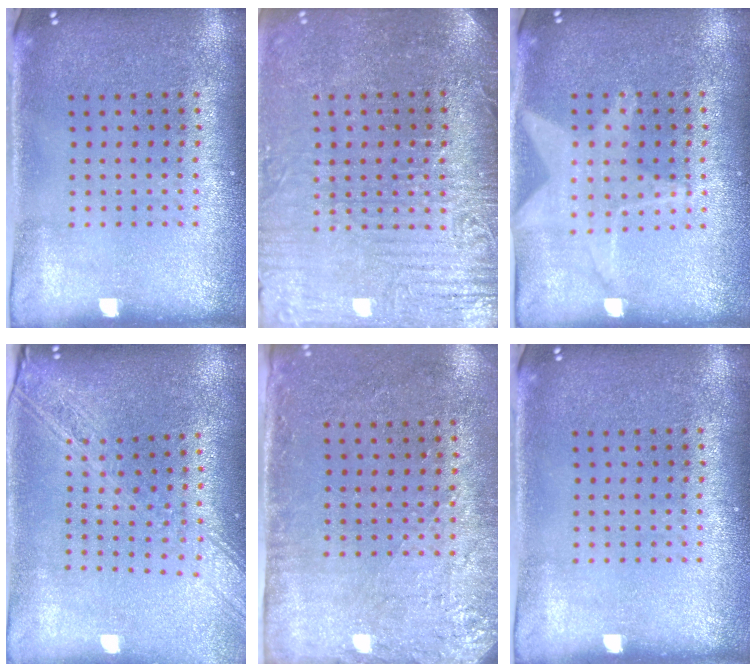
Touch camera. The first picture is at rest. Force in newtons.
{"total": 3.8, "press": 3.6, "slide": 1.3}
{"total": 1.3, "press": 1.3, "slide": 0.2}
{"total": 2.1, "press": 1.8, "slide": 1.1}
{"total": 2.8, "press": 2.3, "slide": 1.6}
{"total": 0.0}